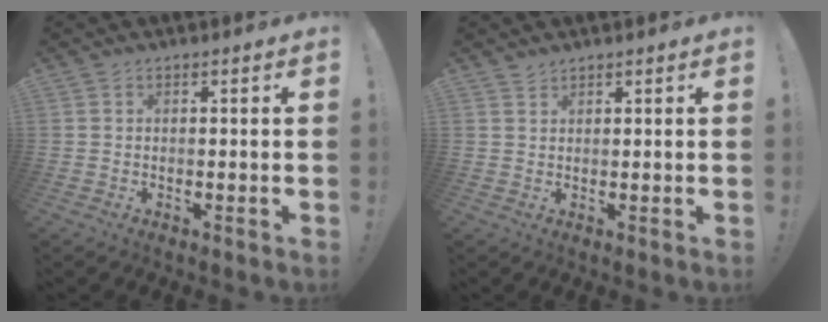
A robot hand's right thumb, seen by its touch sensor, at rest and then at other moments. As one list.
[{"total": 1.2, "force": [1.2, 0.3, 0.2], "torque": [-0.003, -0.005, 0.023]}]